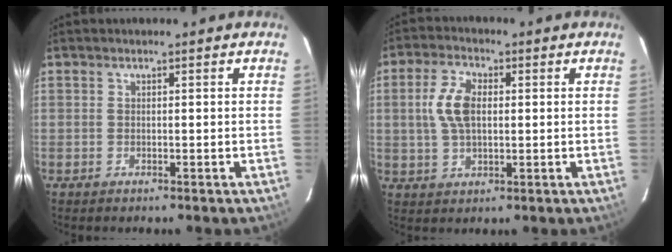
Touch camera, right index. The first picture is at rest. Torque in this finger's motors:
{"motor_torque": [0.24, 0.05, 0.20, 0.11]}